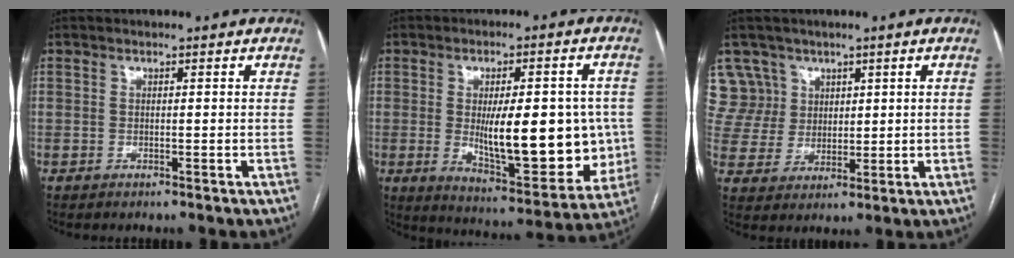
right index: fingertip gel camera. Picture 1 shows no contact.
{"total": 18.1, "force": [-1.1, 6.1, 17.0], "torque": [-0.233, -0.003, 0.004]}
{"total": 7.7, "force": [4.3, 6.4, -0.5], "torque": [0.010, 0.020, 0.095]}